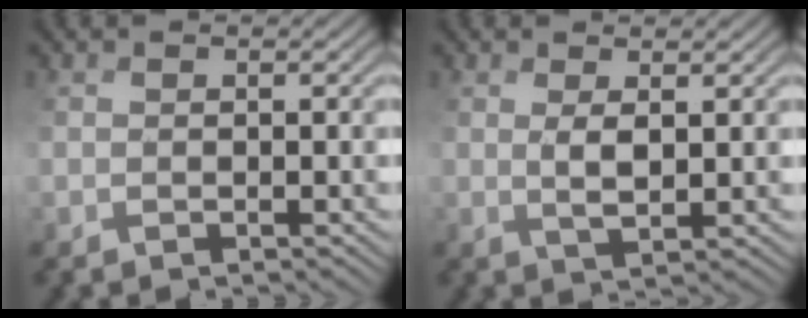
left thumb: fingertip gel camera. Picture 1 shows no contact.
{"total": 2.5, "force": [1.6, 0.2, 1.9], "torque": [-0.045, 0.004, 0.043]}